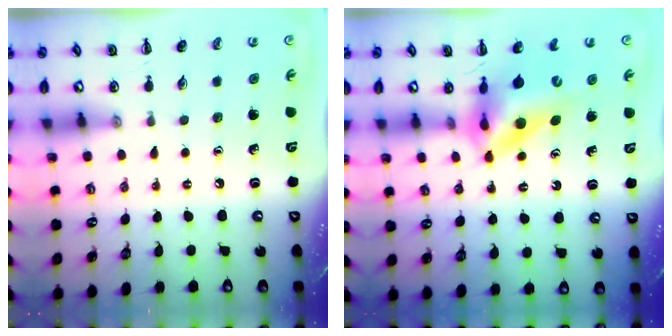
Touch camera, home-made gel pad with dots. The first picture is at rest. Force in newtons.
{"total": 10.3, "press": 9.8, "slide": 3.2}